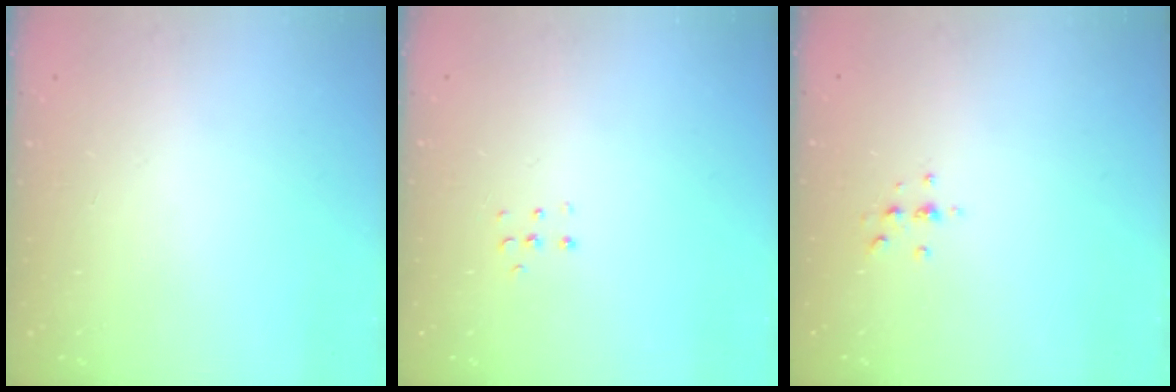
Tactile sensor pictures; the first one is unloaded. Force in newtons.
{"total": 3.8, "press": 3.8, "slide": 0.6}
{"total": 3.0, "press": 3.0, "slide": 0.3}